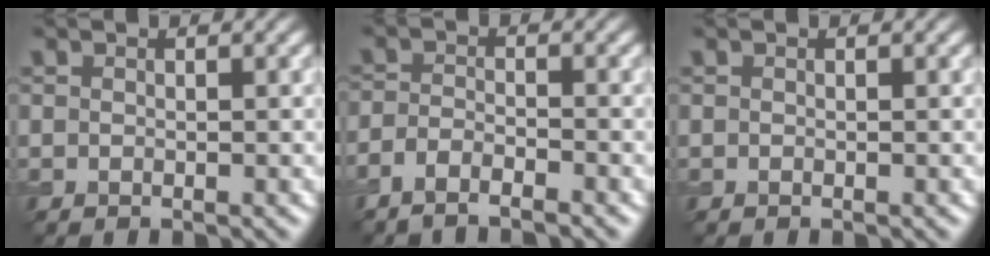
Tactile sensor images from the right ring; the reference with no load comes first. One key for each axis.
{"total": 2.1, "fx": -1.9, "fy": 0.3, "fz": 0.9, "tx": -0.018, "ty": -0.002, "tz": -0.042}
{"total": 0.0}